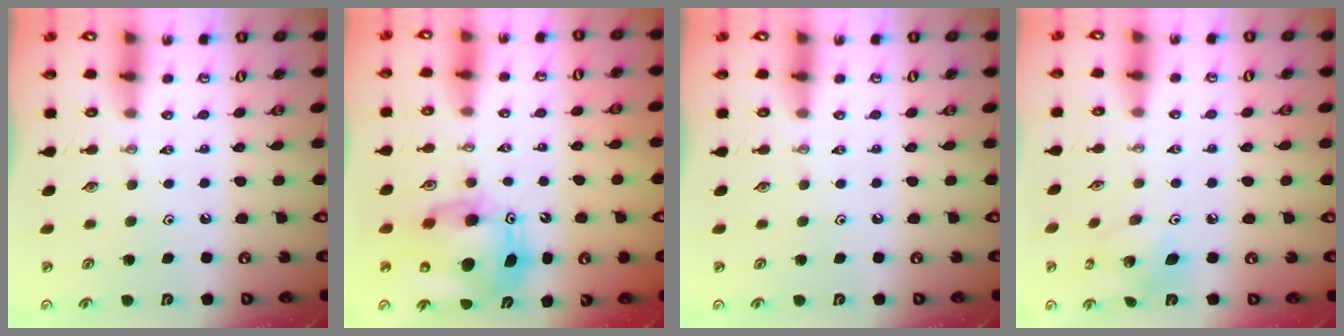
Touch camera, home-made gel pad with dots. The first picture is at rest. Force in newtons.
{"total": 11.7, "press": 11.6, "slide": 1.3}
{"total": 0.0}
{"total": 7.4, "press": 7.4, "slide": 0.1}